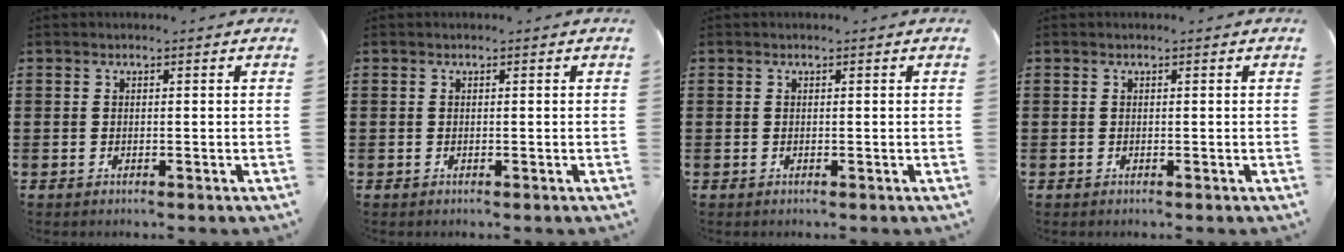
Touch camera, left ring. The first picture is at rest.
{"total": 0.0}
{"total": 0.0}
{"total": 0.0}